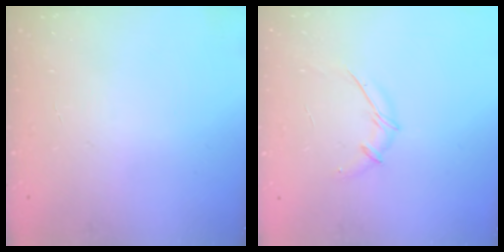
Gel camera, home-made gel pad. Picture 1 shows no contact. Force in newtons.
{"total": 5.9, "press": 5.7, "slide": 1.3}